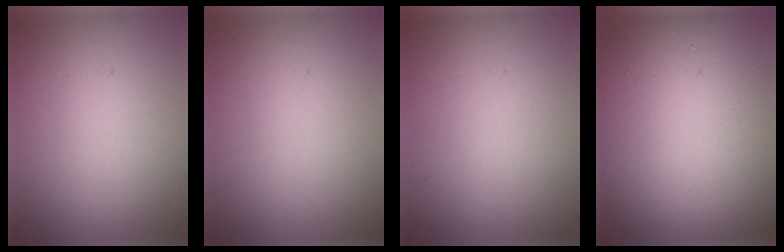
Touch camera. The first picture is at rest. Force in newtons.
{"total": 0.0}
{"total": 0.0}
{"total": 17.9, "press": 17.9, "slide": 1.2}